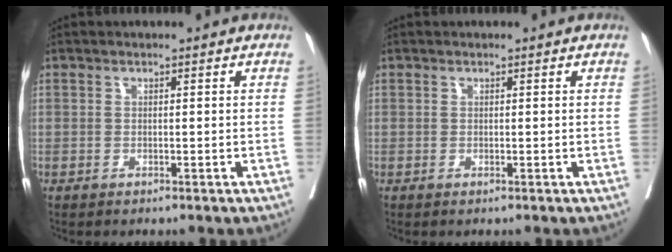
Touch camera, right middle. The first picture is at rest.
{"total": 0.0}